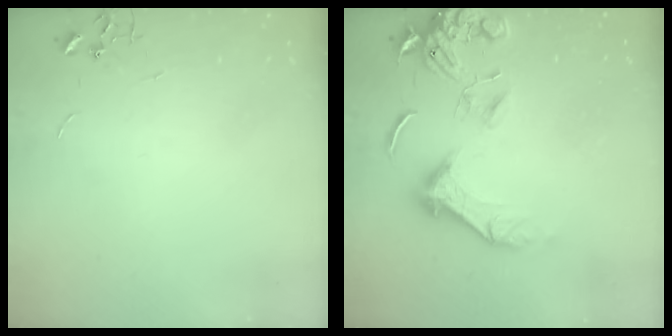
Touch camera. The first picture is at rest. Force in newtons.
{"total": 14.4, "press": 14.3, "slide": 1.6}